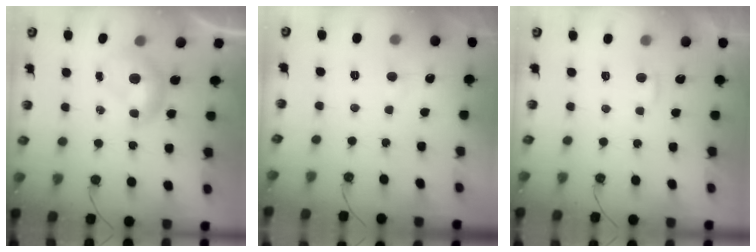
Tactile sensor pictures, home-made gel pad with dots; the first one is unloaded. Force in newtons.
{"total": 0.9, "press": 0.8, "slide": 0.4}
{"total": 3.6, "press": 3.6, "slide": 0.2}